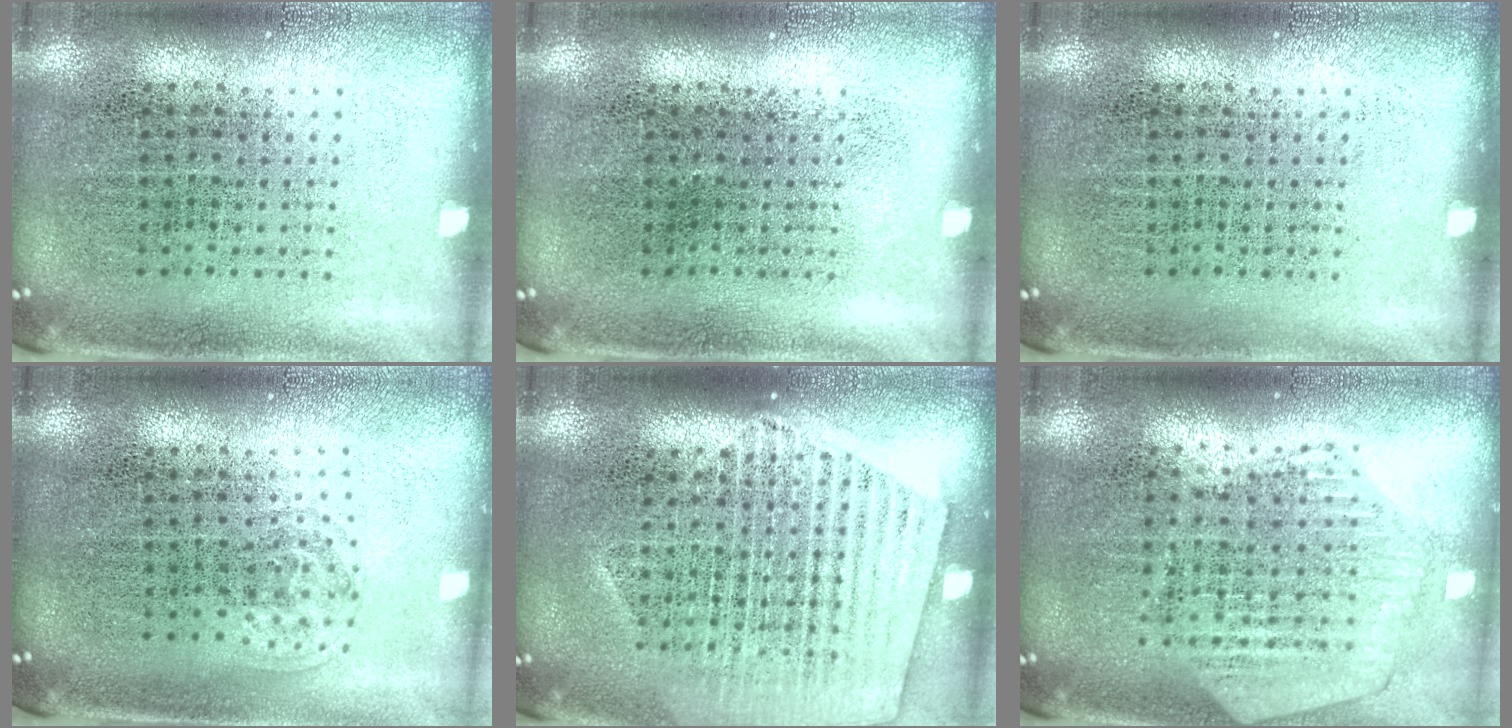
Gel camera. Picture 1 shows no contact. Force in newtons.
{"total": 0.0}
{"total": 0.0}
{"total": 0.9, "press": 0.6, "slide": 0.7}
{"total": 1.5, "press": 1.4, "slide": 0.4}
{"total": 0.9, "press": 0.8, "slide": 0.1}